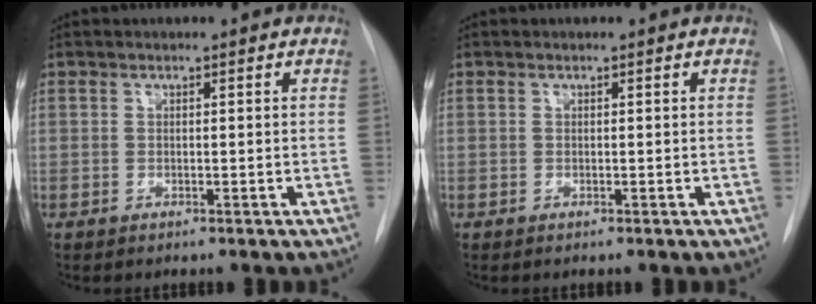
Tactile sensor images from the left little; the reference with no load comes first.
{"total": 0.0}